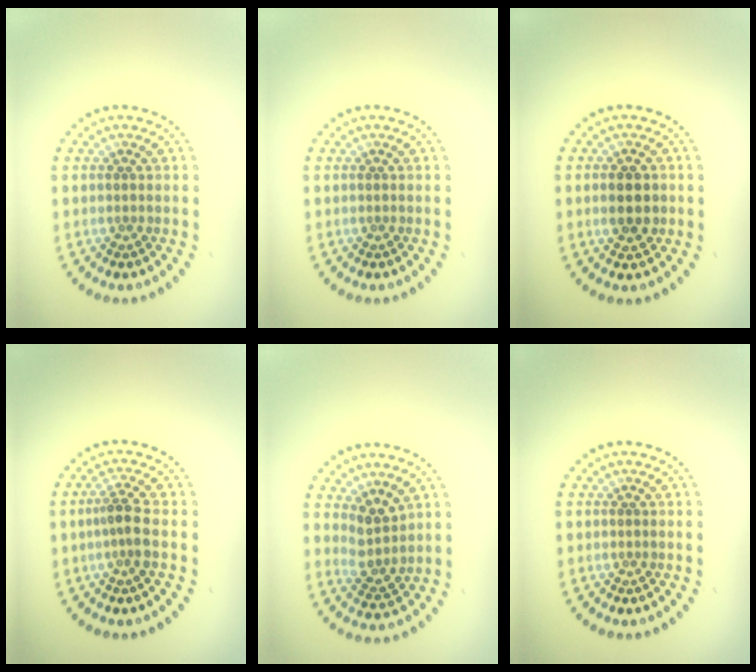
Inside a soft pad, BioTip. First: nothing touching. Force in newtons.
{"total": 0.0}
{"total": 3.4, "press": 3.4, "slide": 0.2}
{"total": 2.2, "press": 1.7, "slide": 1.4}
{"total": 2.8, "press": 2.2, "slide": 1.6}
{"total": 0.0}